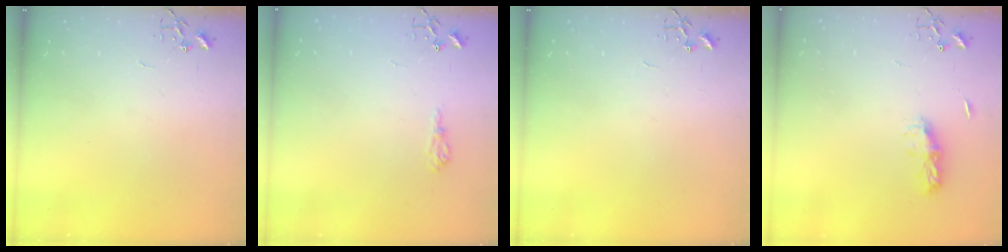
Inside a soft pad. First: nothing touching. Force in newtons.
{"total": 7.1, "press": 7.1, "slide": 0.9}
{"total": 0.0}
{"total": 7.4, "press": 7.4, "slide": 0.4}